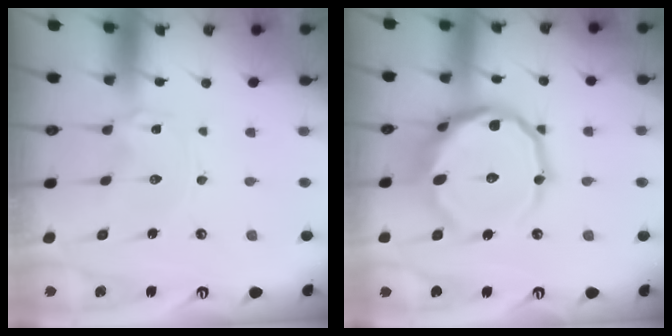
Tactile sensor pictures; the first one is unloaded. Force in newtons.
{"total": 17.9, "press": 17.8, "slide": 2.3}